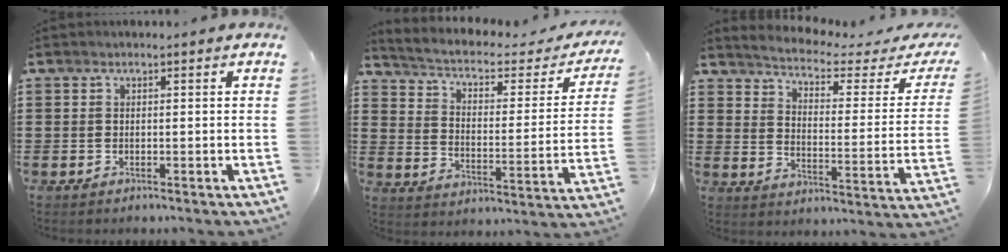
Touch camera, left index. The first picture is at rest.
{"total": 3.4, "force": [2.1, 1.2, 2.4], "torque": [-0.061, -0.020, 0.024]}
{"total": 3.0, "force": [2.5, 0.0, 1.6], "torque": [-0.051, -0.030, 0.031]}